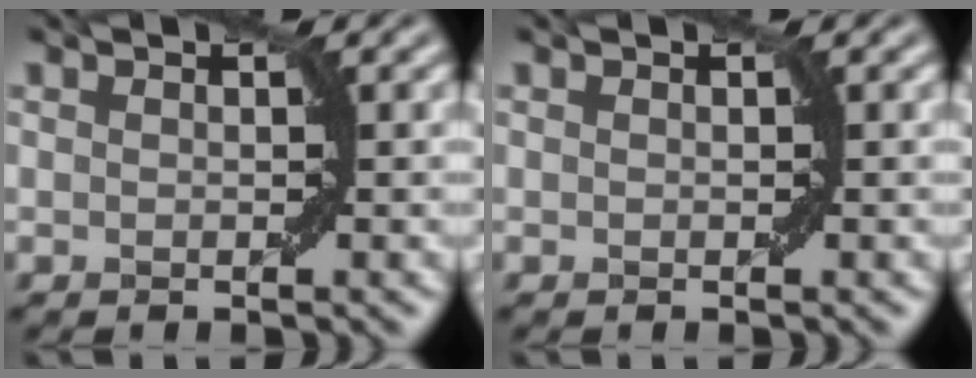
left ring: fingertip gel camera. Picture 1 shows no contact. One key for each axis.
{"total": 0.0}